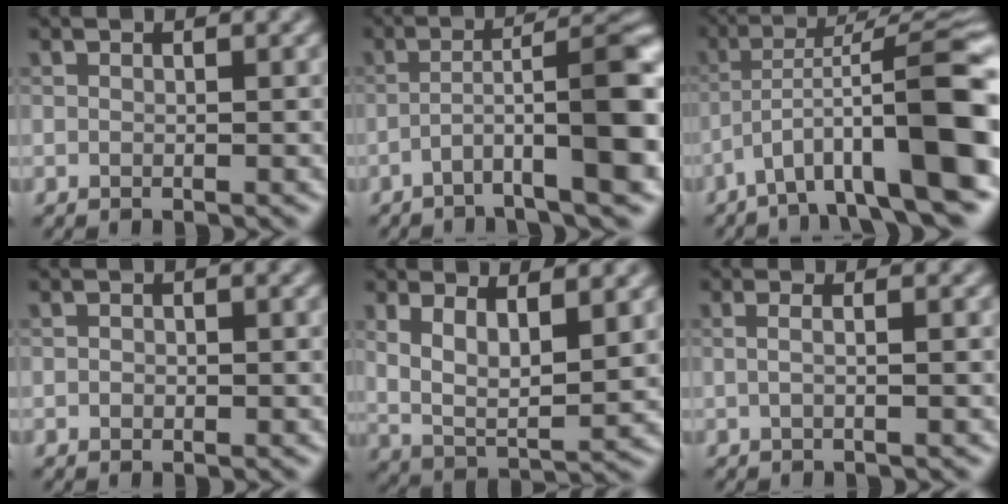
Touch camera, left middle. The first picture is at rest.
{"total": 8.1, "force": [-2.7, 1.5, 7.5], "torque": [-0.117, 0.008, -0.057]}
{"total": 11.2, "force": [-4.6, 2.6, 9.9], "torque": [-0.155, 0.012, -0.075]}
{"total": 0.7, "force": [-0.2, 0.6, 0.3], "torque": [-0.007, -0.009, -0.010]}
{"total": 5.8, "force": [2.3, 2.5, 4.7], "torque": [-0.101, -0.024, 0.041]}
{"total": 2.6, "force": [0.4, 1.4, 2.1], "torque": [-0.015, -0.006, -0.024]}